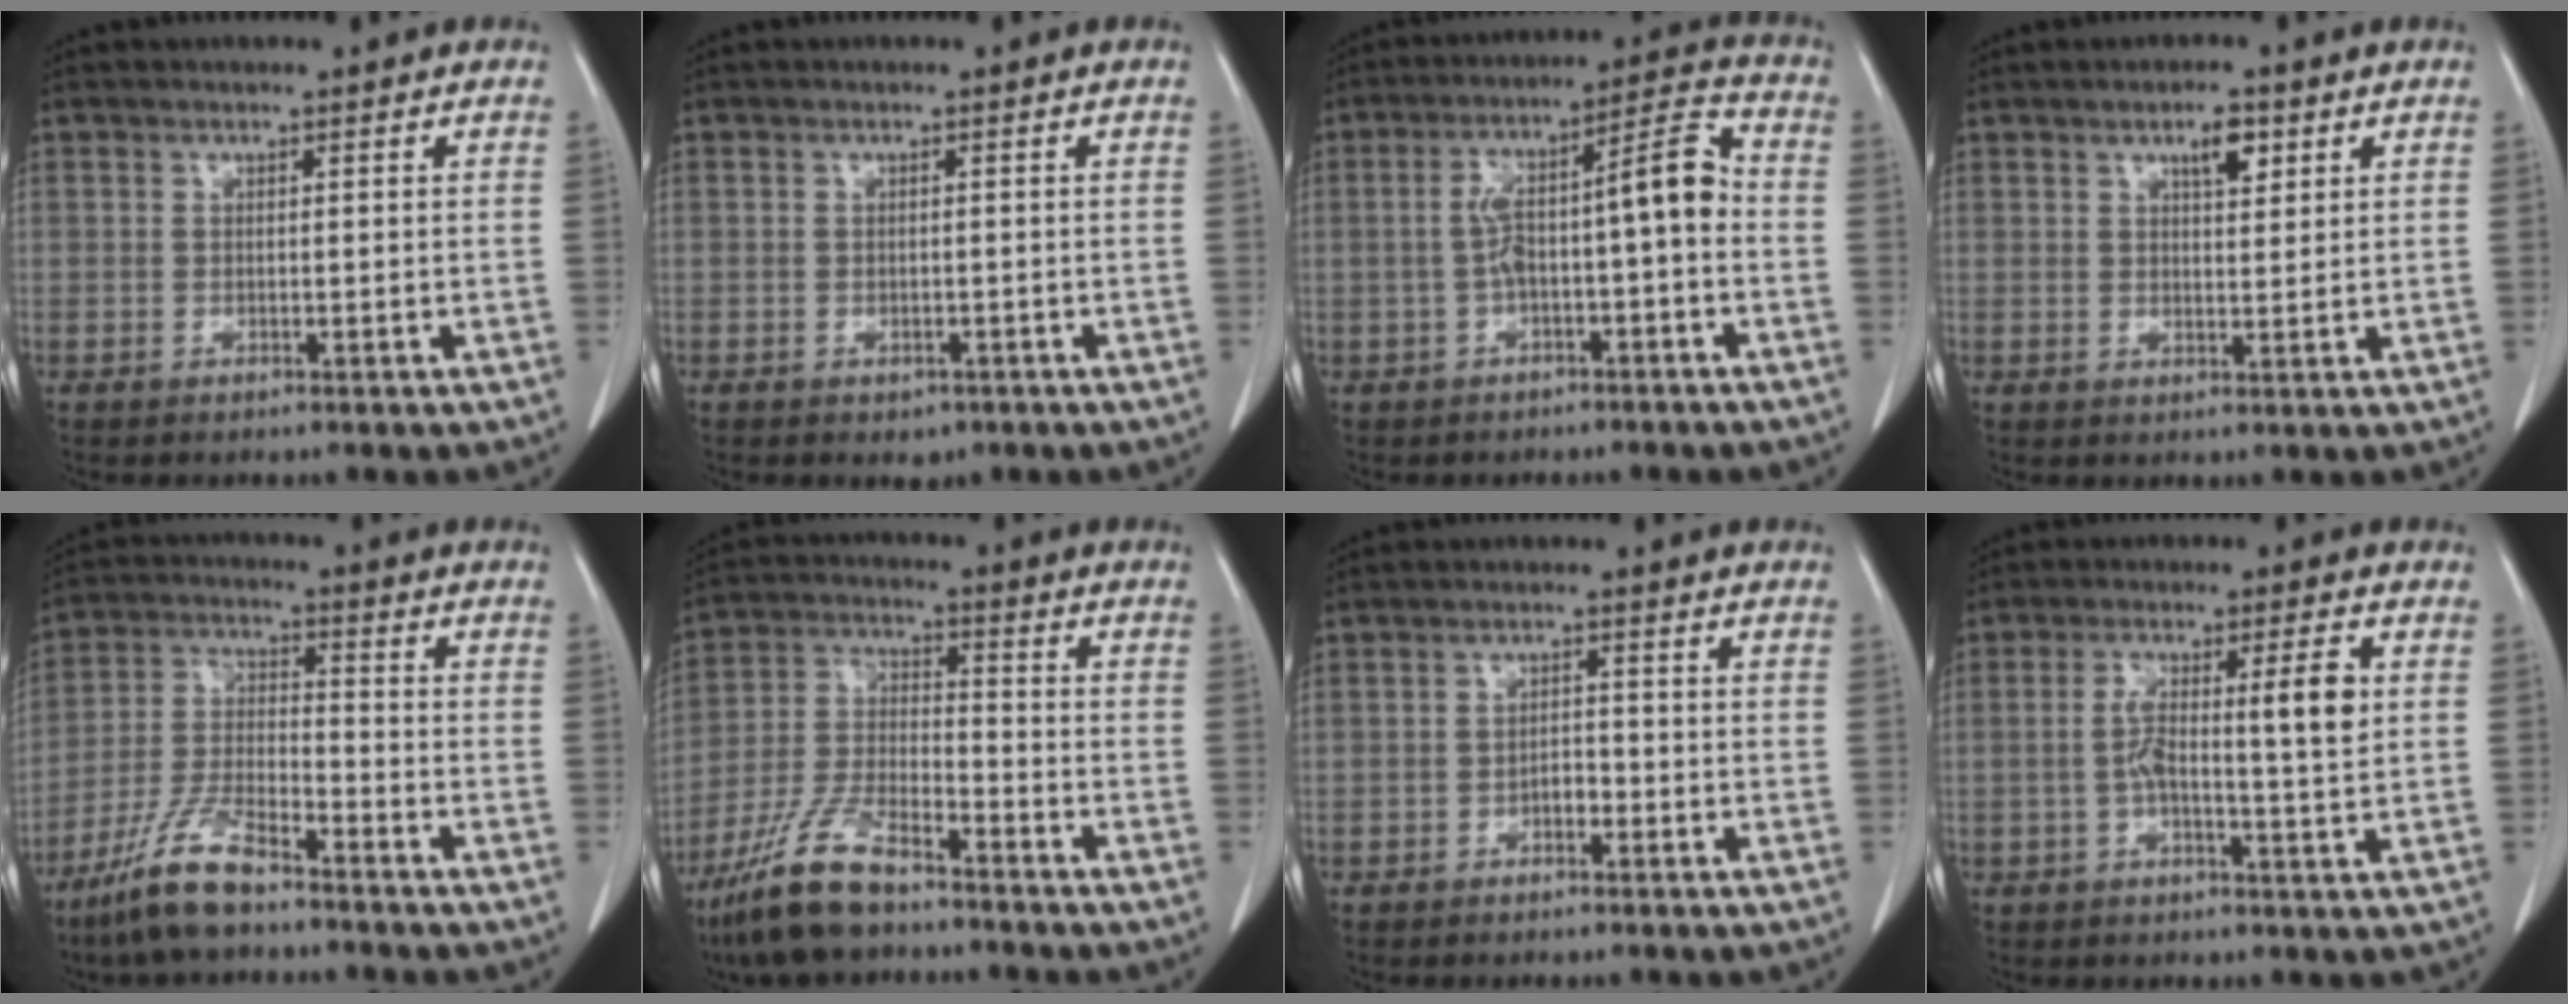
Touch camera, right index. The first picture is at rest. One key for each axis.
{"total": 1.7, "fx": -1.0, "fy": 1.1, "fz": 0.8, "tx": -0.012, "ty": 0.001, "tz": -0.004}
{"total": 9.4, "fx": -1.4, "fy": 1.6, "fz": 9.2, "tx": -0.156, "ty": 0.045, "tz": -0.020}
{"total": 3.5, "fx": 1.9, "fy": 1.1, "fz": 2.8, "tx": -0.047, "ty": 0.000, "tz": 0.032}
{"total": 9.8, "fx": -7.4, "fy": 1.9, "fz": 6.1, "tx": -0.138, "ty": -0.017, "tz": -0.147}
{"total": 11.4, "fx": -8.6, "fy": 2.8, "fz": 6.9, "tx": -0.155, "ty": -0.015, "tz": -0.167}
{"total": 1.8, "fx": -1.0, "fy": 0.8, "fz": 1.2, "tx": -0.018, "ty": 0.005, "tz": -0.016}
{"total": 7.6, "fx": 0.5, "fy": 0.8, "fz": 7.6, "tx": -0.138, "ty": 0.015, "tz": 0.007}